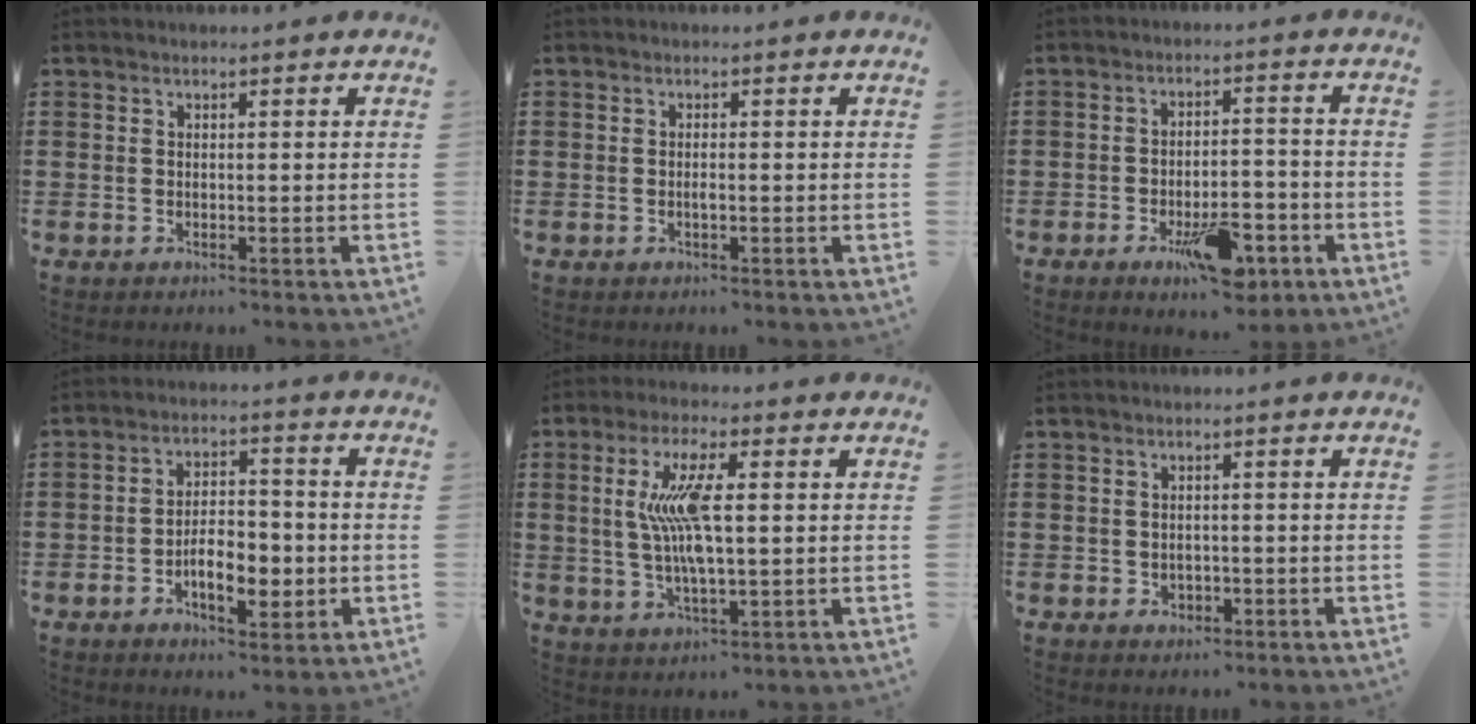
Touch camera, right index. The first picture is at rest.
{"total": 0.8, "force": [-0.2, 0.2, 0.8], "torque": [-0.016, -0.004, -0.003]}
{"total": 8.3, "force": [-4.2, 3.4, 6.2], "torque": [-0.089, 0.008, -0.064]}
{"total": 7.4, "force": [-2.4, 3.8, 5.8], "torque": [-0.100, 0.007, -0.045]}
{"total": 9.5, "force": [1.1, 2.5, 9.1], "torque": [-0.202, -0.002, 0.008]}
{"total": 0.7, "force": [0.0, 0.6, 0.4], "torque": [-0.009, 0.005, -0.001]}